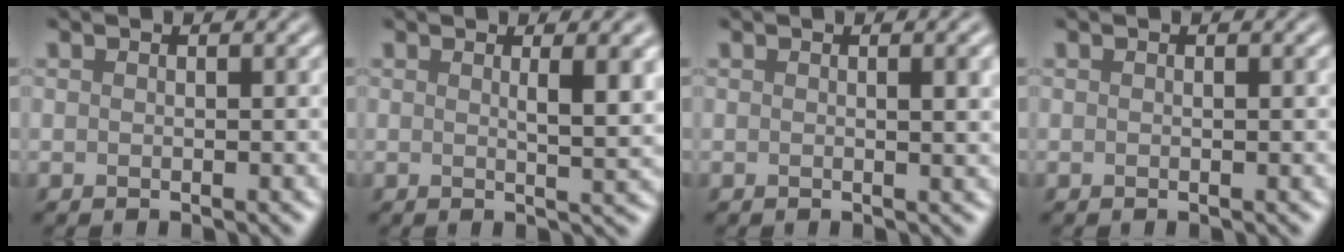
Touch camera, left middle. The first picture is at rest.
{"total": 3.5, "force": [0.8, 0.7, 3.3], "torque": [-0.033, 0.003, 0.016]}
{"total": 2.0, "force": [0.3, 0.5, 1.9], "torque": [-0.014, 0.008, 0.007]}
{"total": 0.0}